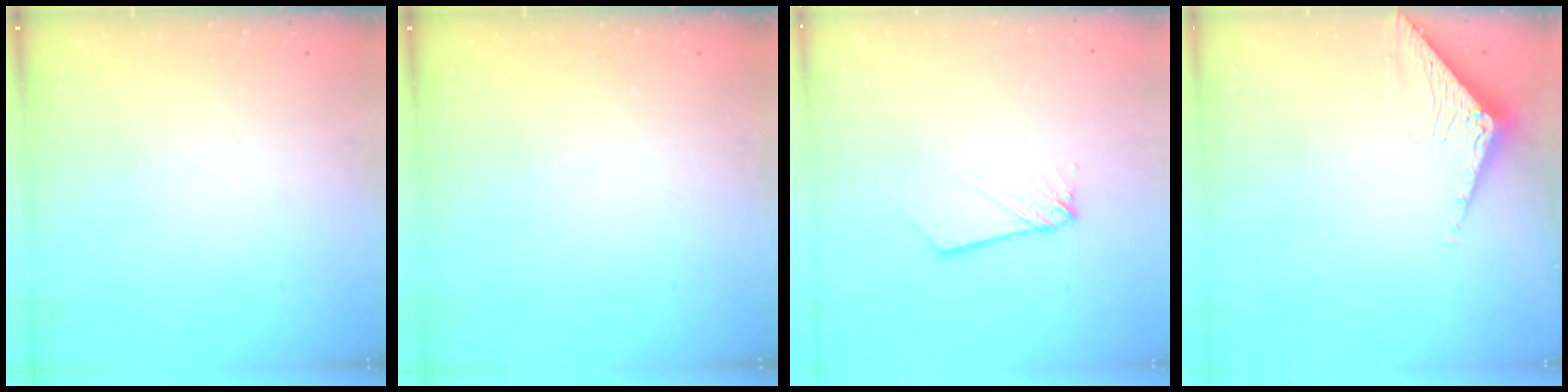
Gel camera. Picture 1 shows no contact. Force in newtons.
{"total": 0.0}
{"total": 2.6, "press": 2.6, "slide": 0.2}
{"total": 3.5, "press": 3.5, "slide": 0.2}